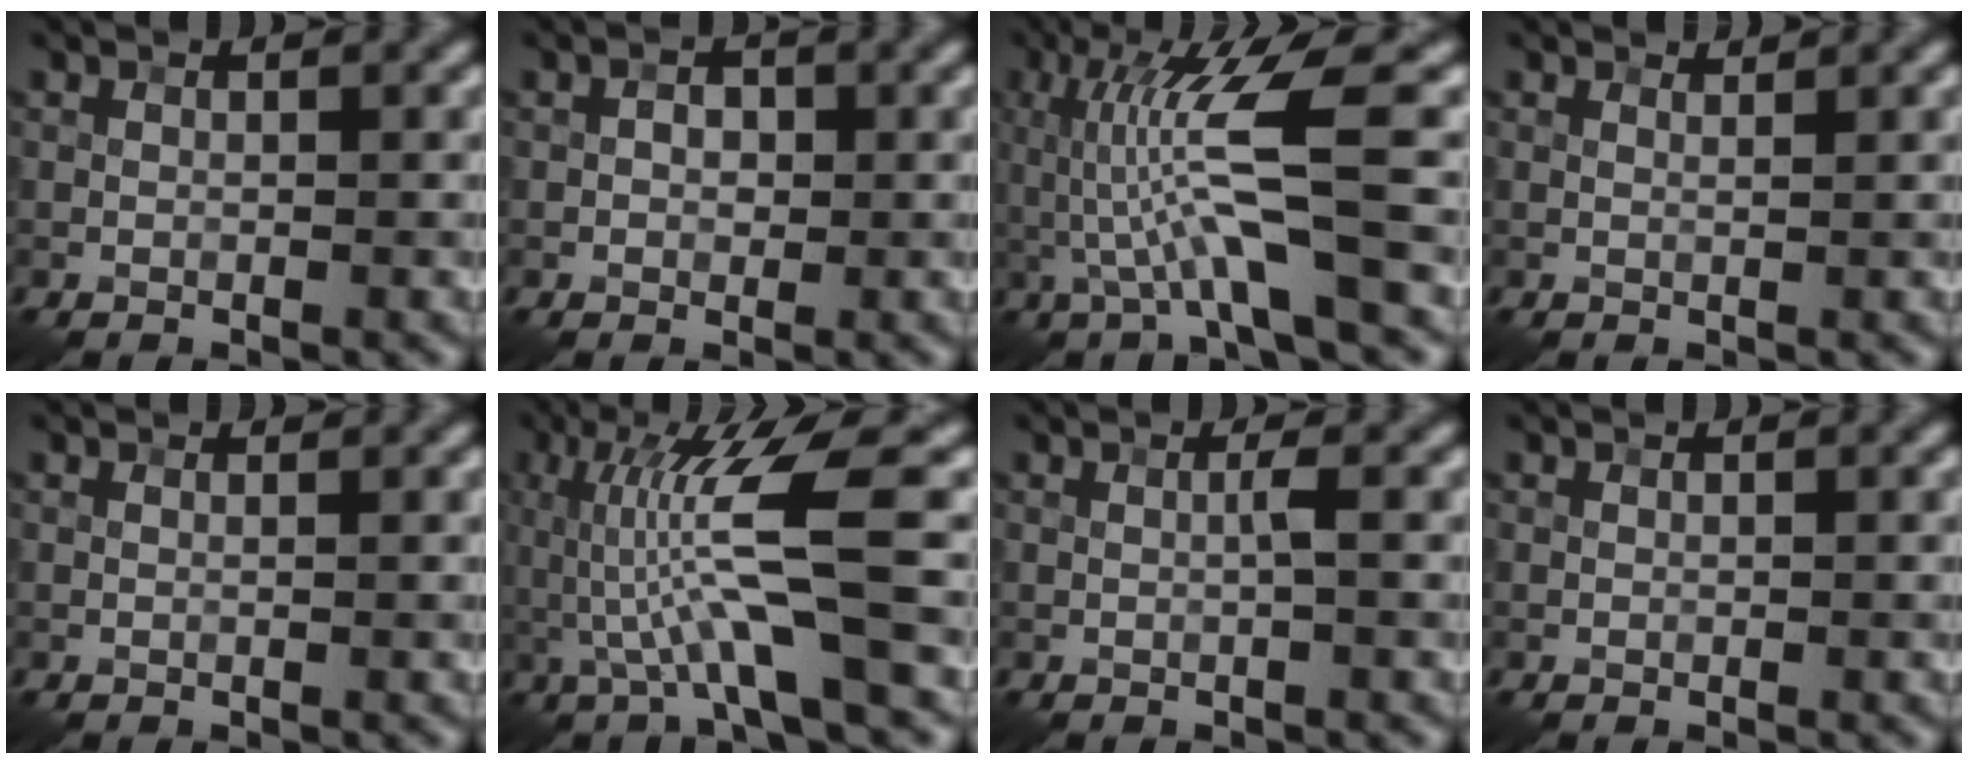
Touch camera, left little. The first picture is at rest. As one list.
[{"total": 1.3, "force": [0.0, 1.0, 0.8], "torque": [-0.009, 0.000, -0.002]}, {"total": 6.9, "force": [-0.3, 0.8, 6.9], "torque": [-0.139, 0.009, 0.000]}, {"total": 1.5, "force": [1.4, 0.3, 0.5], "torque": [-0.009, -0.008, 0.011]}, {"total": 0.6, "force": [0.5, 0.1, 0.3], "torque": [-0.007, -0.004, -0.001]}, {"total": 7.5, "force": [-0.4, 0.9, 7.5], "torque": [-0.143, 0.008, -0.001]}, {"total": 0.8, "force": [0.0, -0.1, 0.8], "torque": [-0.016, 0.002, -0.001]}, {"total": 0.0}]